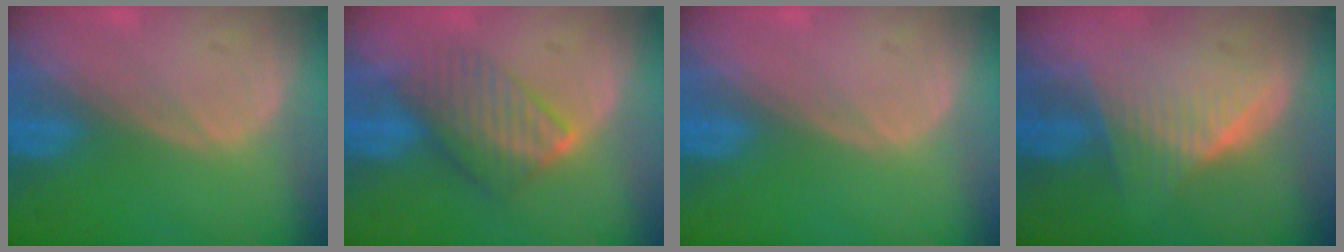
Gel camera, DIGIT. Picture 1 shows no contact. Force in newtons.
{"total": 6.4, "press": 6.4, "slide": 0.6}
{"total": 0.0}
{"total": 6.4, "press": 6.2, "slide": 1.7}